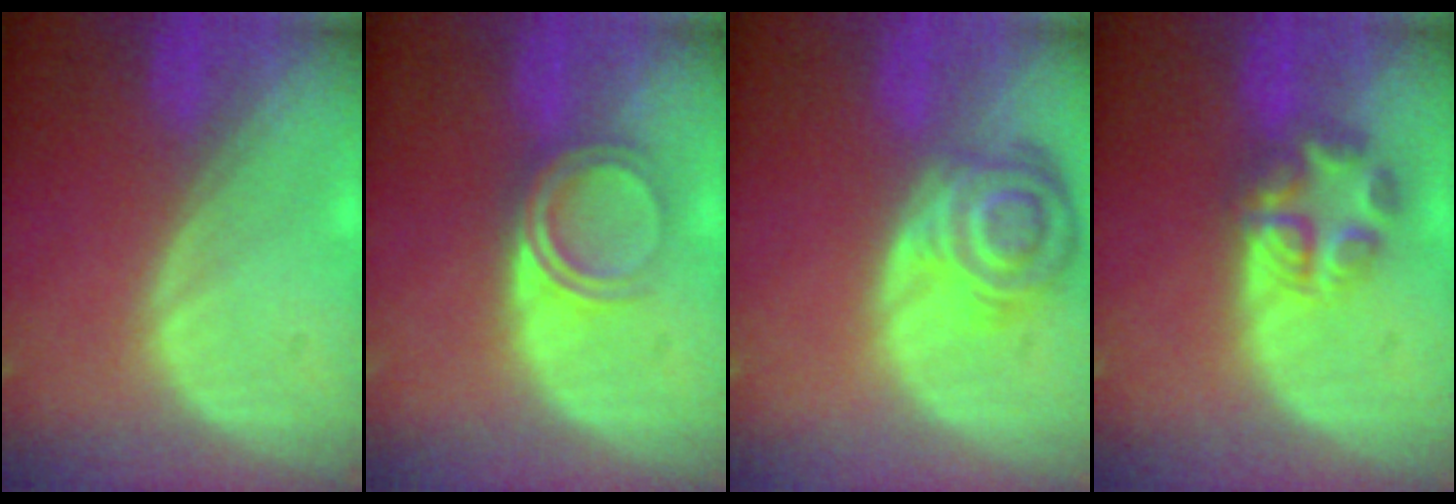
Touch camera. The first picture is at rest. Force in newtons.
{"total": 4.7, "press": 4.2, "slide": 2.1}
{"total": 8.2, "press": 7.3, "slide": 3.8}
{"total": 5.6, "press": 5.5, "slide": 1.1}